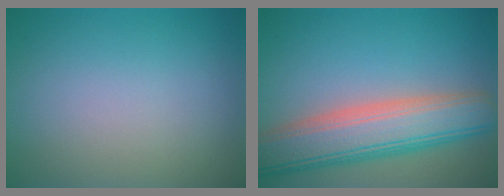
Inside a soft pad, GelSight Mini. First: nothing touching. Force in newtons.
{"total": 8.4, "press": 8.4, "slide": 0.6}